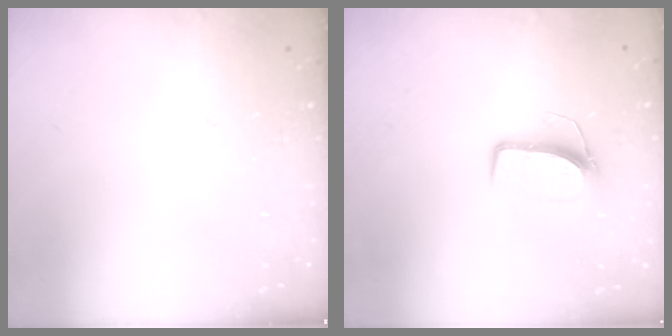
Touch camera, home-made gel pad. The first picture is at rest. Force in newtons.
{"total": 7.8, "press": 7.7, "slide": 0.5}